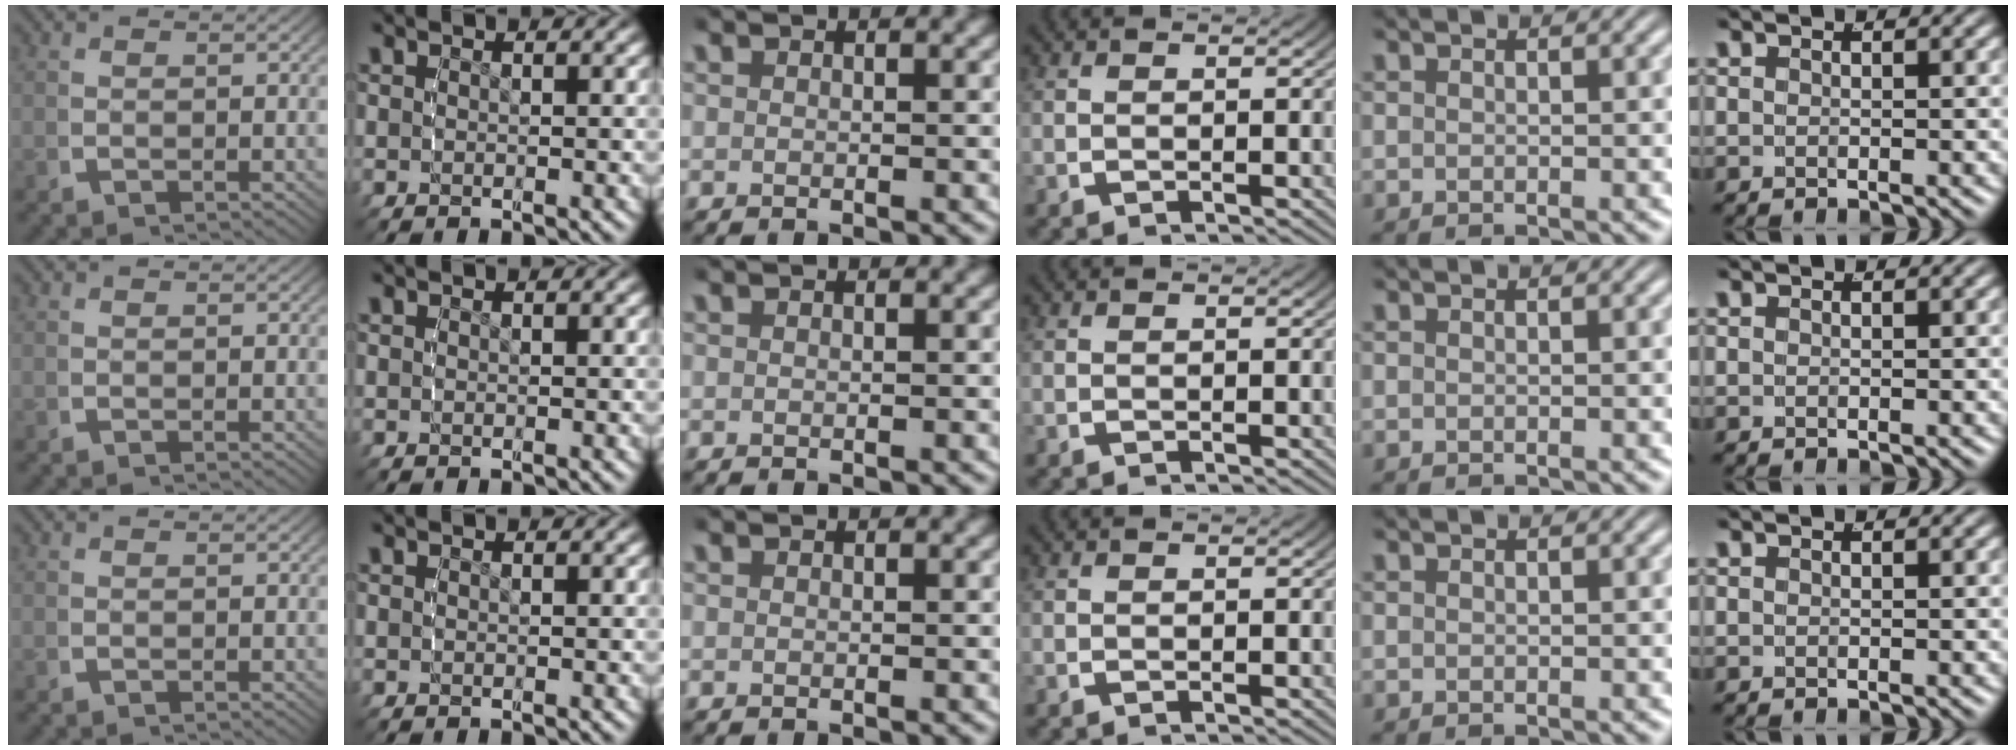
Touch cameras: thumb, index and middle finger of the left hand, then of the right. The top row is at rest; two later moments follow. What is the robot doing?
{"motion": "reach", "object": "paper"}